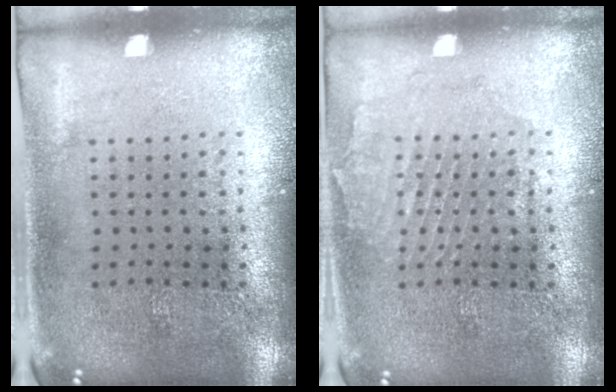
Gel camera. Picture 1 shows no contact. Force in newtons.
{"total": 1.4, "press": 1.4, "slide": 0.0}